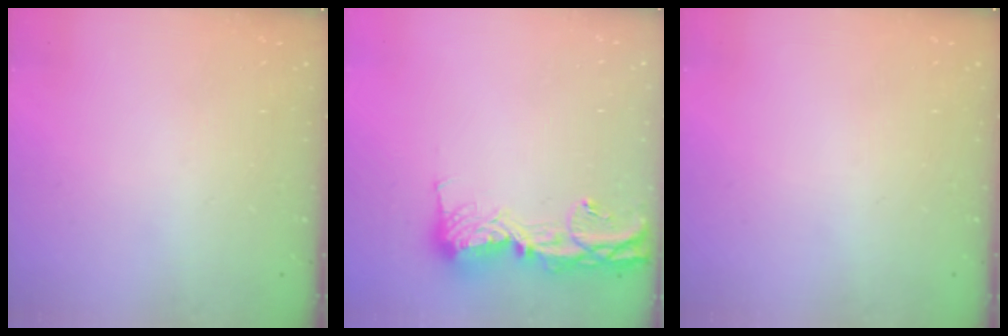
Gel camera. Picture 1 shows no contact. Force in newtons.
{"total": 14.4, "press": 14.3, "slide": 1.5}
{"total": 0.0}